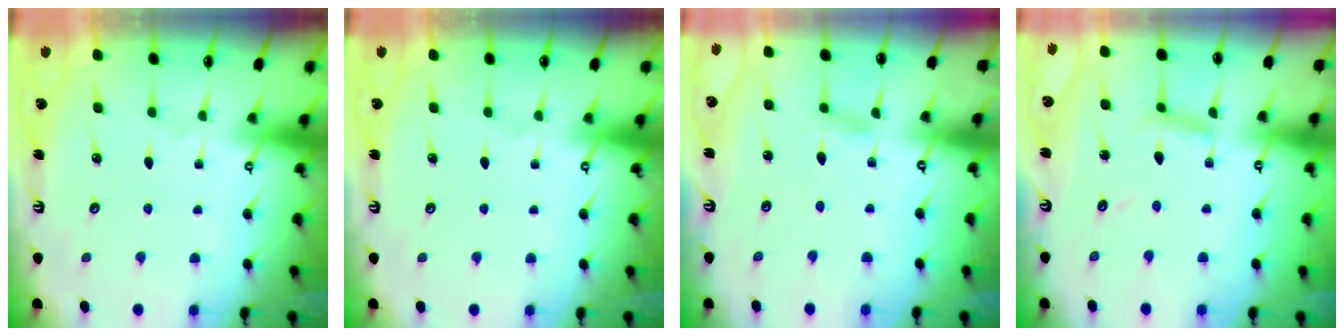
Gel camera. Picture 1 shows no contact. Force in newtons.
{"total": 0.0}
{"total": 2.6, "press": 2.6, "slide": 0.2}
{"total": 5.5, "press": 5.5, "slide": 0.3}